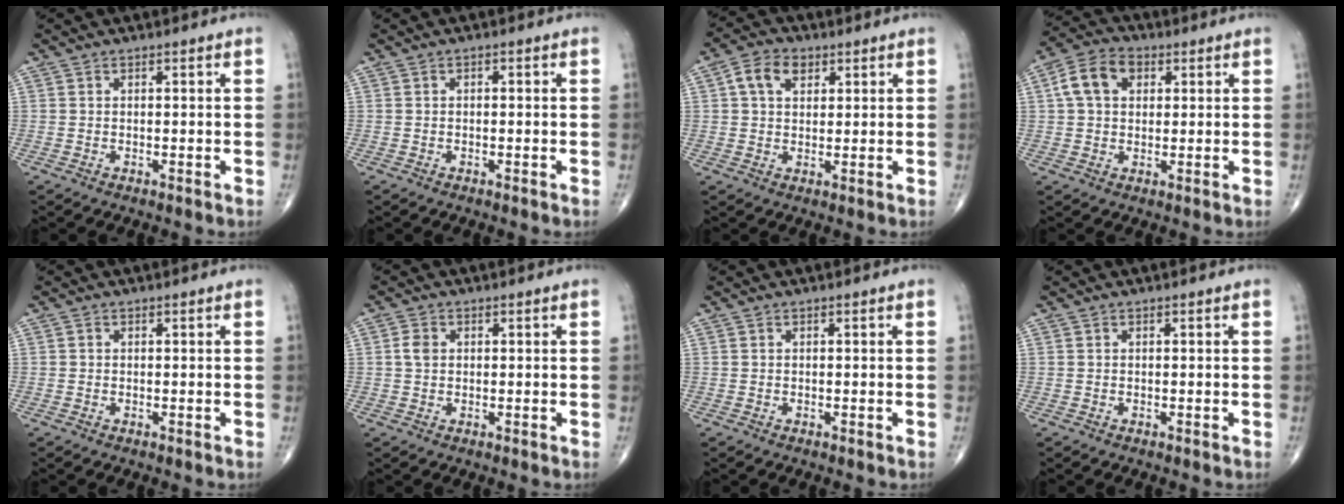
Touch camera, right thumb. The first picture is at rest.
{"total": 0.6, "force": [0.0, 0.4, 0.5], "torque": [-0.007, 0.002, -0.003]}
{"total": 6.2, "force": [2.3, 4.3, 3.9], "torque": [-0.054, 0.006, 0.035]}
{"total": 8.3, "force": [2.2, 5.9, 5.4], "torque": [-0.092, 0.016, 0.032]}
{"total": 0.0}
{"total": 2.3, "force": [0.4, 1.8, 1.5], "torque": [-0.026, 0.002, 0.006]}
{"total": 0.0}
{"total": 0.0}